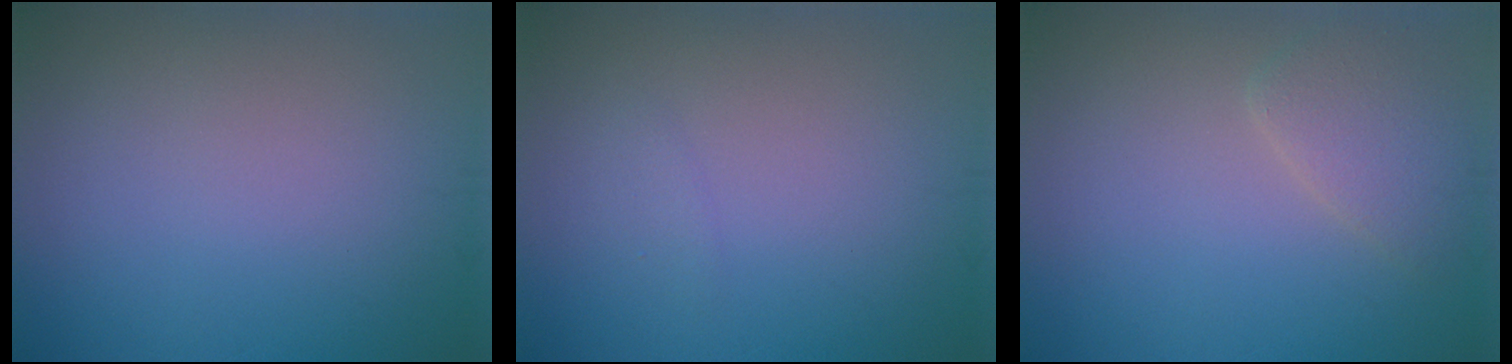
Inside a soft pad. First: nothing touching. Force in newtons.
{"total": 0.6, "press": 0.6, "slide": 0.0}
{"total": 2.5, "press": 2.5, "slide": 0.1}